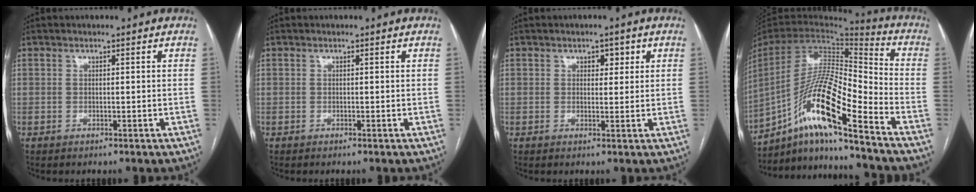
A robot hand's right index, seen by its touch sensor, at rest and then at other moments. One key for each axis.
{"total": 0.0}
{"total": 2.2, "fx": 1.0, "fy": 1.4, "fz": 1.3, "tx": -0.013, "ty": 0.005, "tz": 0.013}
{"total": 18.4, "fx": -12.0, "fy": 1.3, "fz": 13.9, "tx": -0.287, "ty": -0.001, "tz": -0.219}